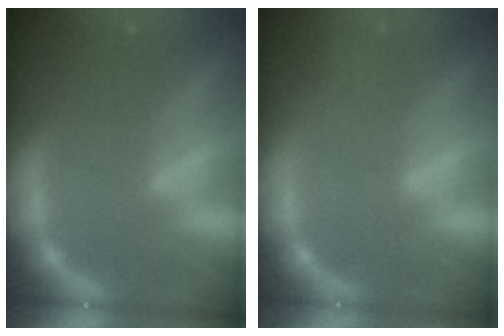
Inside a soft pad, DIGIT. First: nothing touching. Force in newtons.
{"total": 1.9}